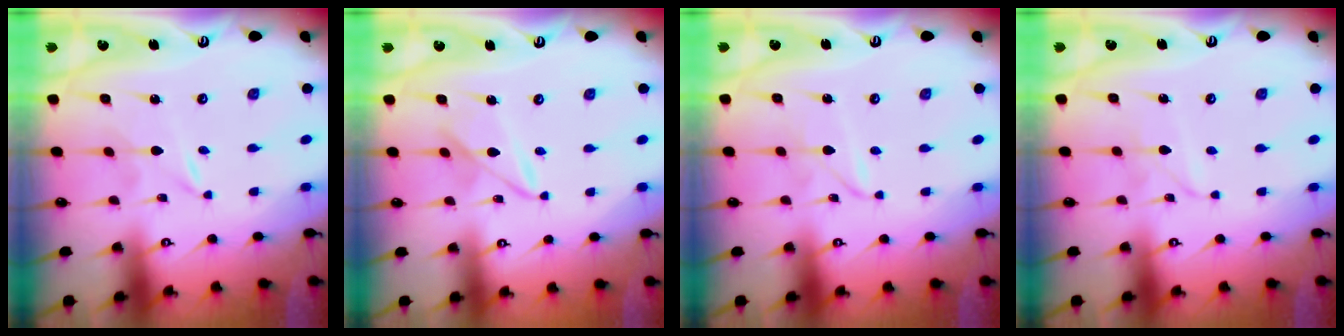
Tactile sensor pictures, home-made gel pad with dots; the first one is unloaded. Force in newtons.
{"total": 6.6, "press": 6.5, "slide": 0.5}
{"total": 1.5, "press": 1.5, "slide": 0.2}
{"total": 2.2, "press": 2.2, "slide": 0.2}